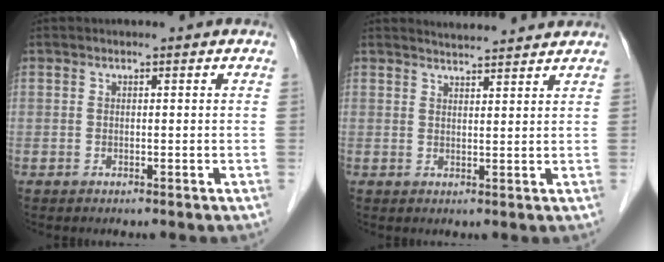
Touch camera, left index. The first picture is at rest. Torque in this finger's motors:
{"motor_torque": [0.17, -0.27, 0.05, -0.01]}